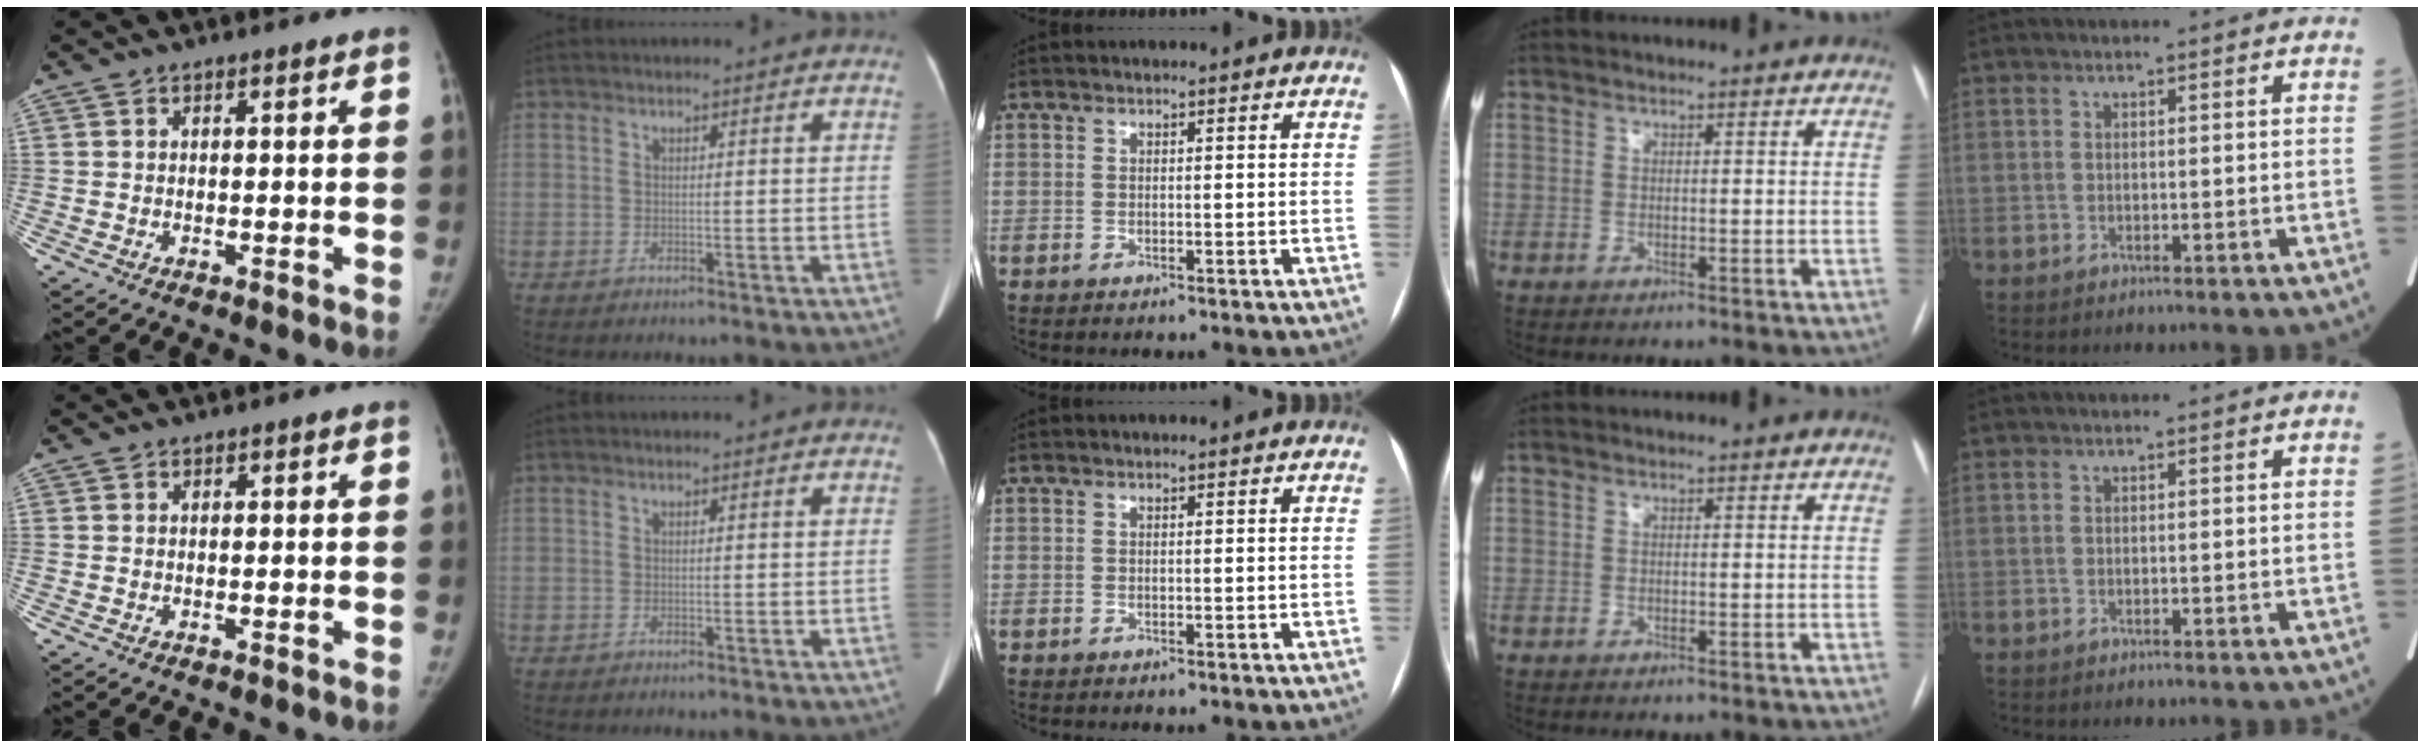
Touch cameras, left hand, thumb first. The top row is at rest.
{}